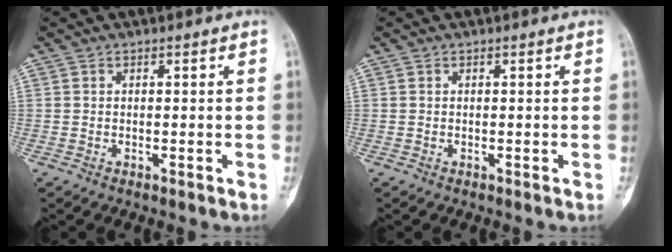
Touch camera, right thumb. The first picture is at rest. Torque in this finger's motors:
{"motor_torque": [0.01, 0.00, -0.10, 0.10, -0.03]}